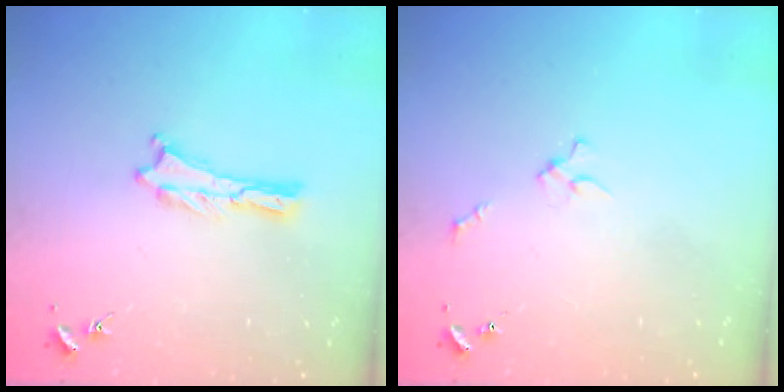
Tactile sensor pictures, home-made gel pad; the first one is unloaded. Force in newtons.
{"total": 2.3, "press": 2.2, "slide": 0.3}